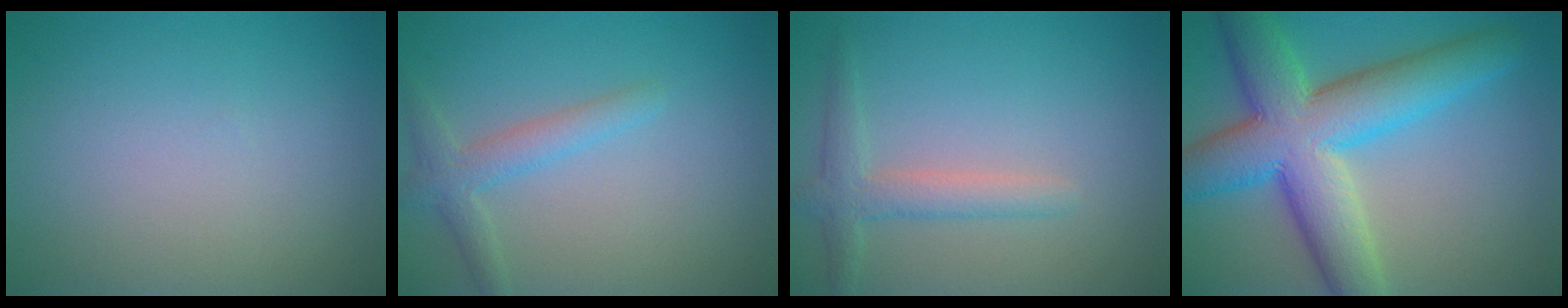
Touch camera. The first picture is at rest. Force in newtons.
{"total": 2.5, "press": 2.5, "slide": 0.1}
{"total": 2.6, "press": 2.6, "slide": 0.2}
{"total": 10.8, "press": 10.8, "slide": 0.4}